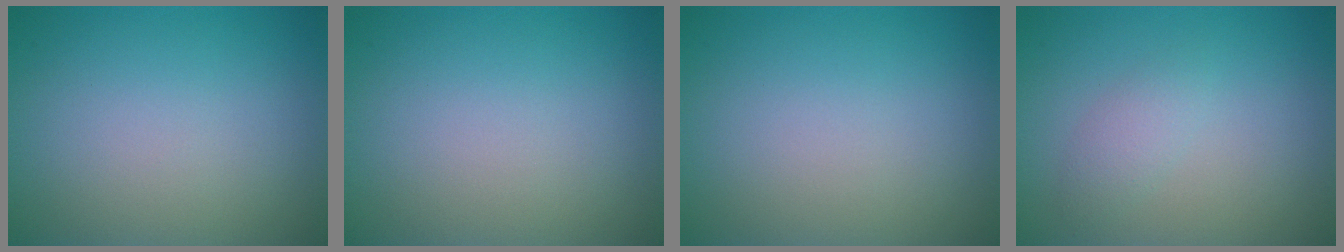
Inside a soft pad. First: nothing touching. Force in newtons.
{"total": 0.0}
{"total": 0.0}
{"total": 1.4, "press": 1.4, "slide": 0.1}